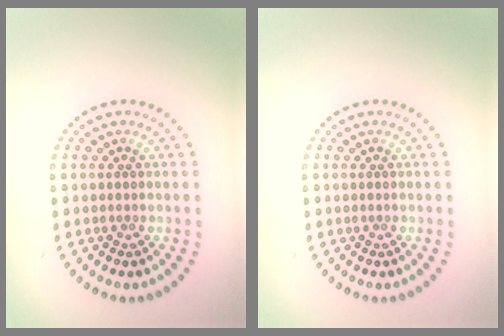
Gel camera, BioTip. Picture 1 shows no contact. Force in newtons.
{"total": 0.0}